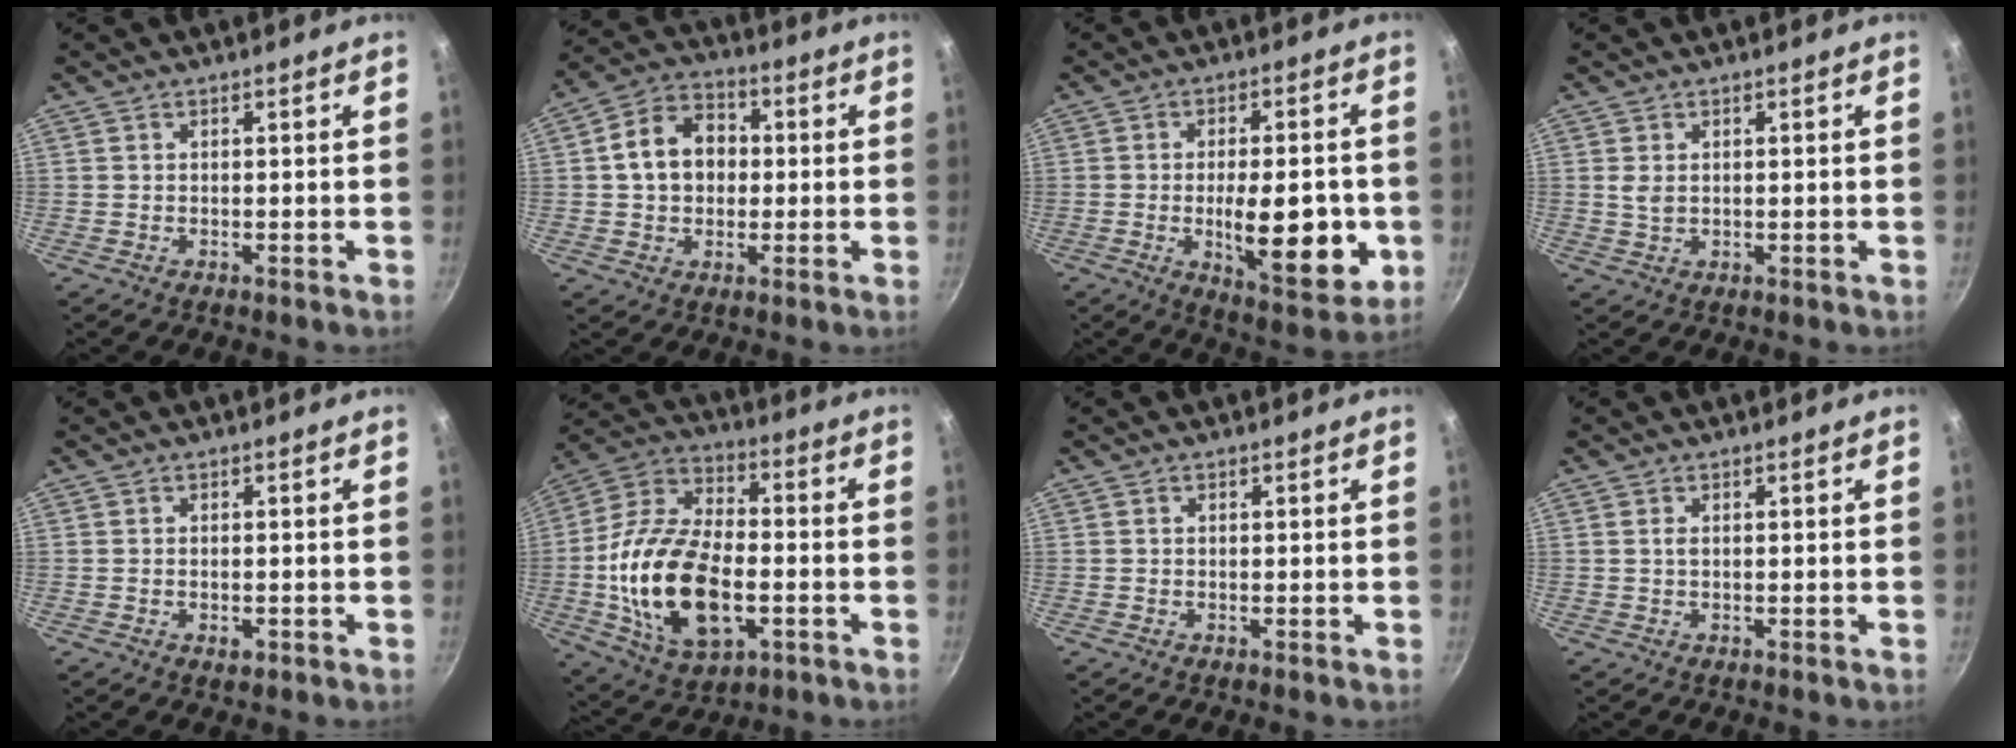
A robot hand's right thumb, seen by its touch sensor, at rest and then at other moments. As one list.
[{"total": 11.1, "force": [0.7, 8.7, 6.8], "torque": [-0.089, 0.025, -0.001]}, {"total": 16.3, "force": [-2.9, 6.6, 14.6], "torque": [-0.179, -0.010, -0.033]}, {"total": 2.0, "force": [0.5, 1.2, 1.5], "torque": [-0.028, 0.000, 0.012]}, {"total": 1.5, "force": [-0.5, 0.9, 1.1], "torque": [-0.018, 0.000, -0.009]}, {"total": 22.7, "force": [-3.9, 13.0, 18.2], "torque": [-0.339, 0.027, -0.071]}, {"total": 0.0}, {"total": 0.8, "force": [0.2, 0.4, 0.7], "torque": [-0.014, 0.000, 0.002]}]